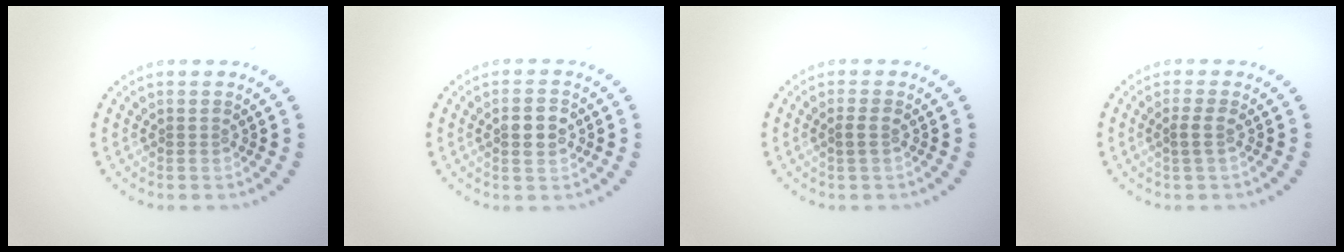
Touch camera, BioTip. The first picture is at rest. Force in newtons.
{"total": 3.0, "press": 3.0, "slide": 0.2}
{"total": 1.0, "press": 0.9, "slide": 0.3}
{"total": 1.1, "press": 0.8, "slide": 0.7}